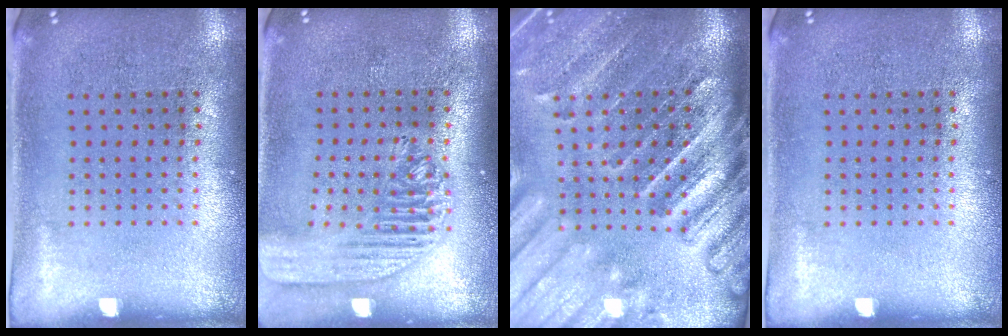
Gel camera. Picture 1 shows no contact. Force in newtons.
{"total": 1.9, "press": 1.7, "slide": 0.9}
{"total": 4.3, "press": 3.6, "slide": 2.5}
{"total": 0.0}